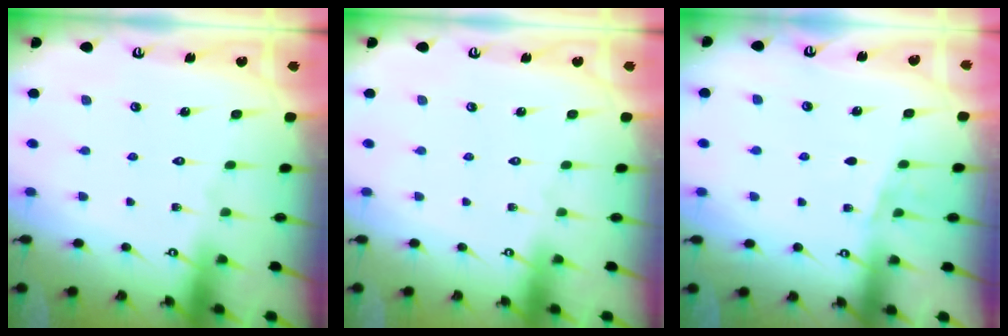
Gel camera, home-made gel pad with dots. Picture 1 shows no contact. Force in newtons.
{"total": 0.0}
{"total": 5.0, "press": 4.3, "slide": 2.6}